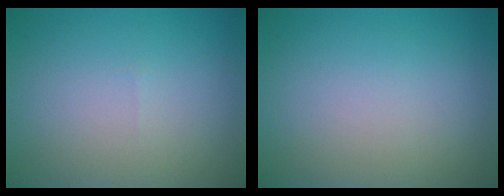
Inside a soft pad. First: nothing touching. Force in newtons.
{"total": 0.0}